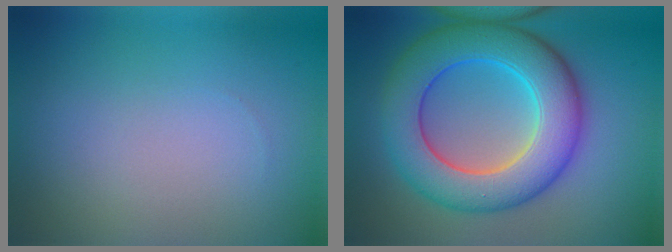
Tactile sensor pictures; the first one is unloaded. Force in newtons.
{"total": 10.2, "press": 10.2, "slide": 0.2}